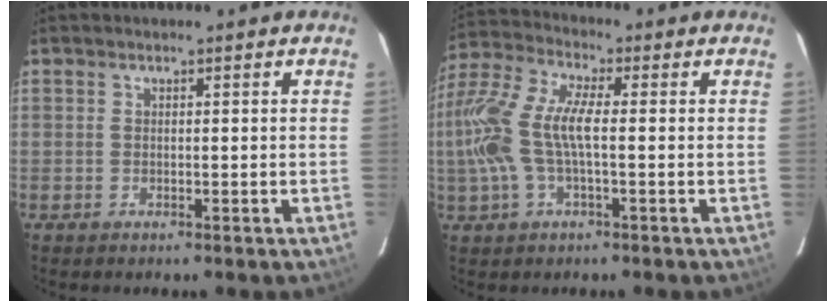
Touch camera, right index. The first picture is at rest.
{"total": 14.5, "force": [-1.3, 5.2, 13.5], "torque": [-0.285, 0.007, -0.030]}